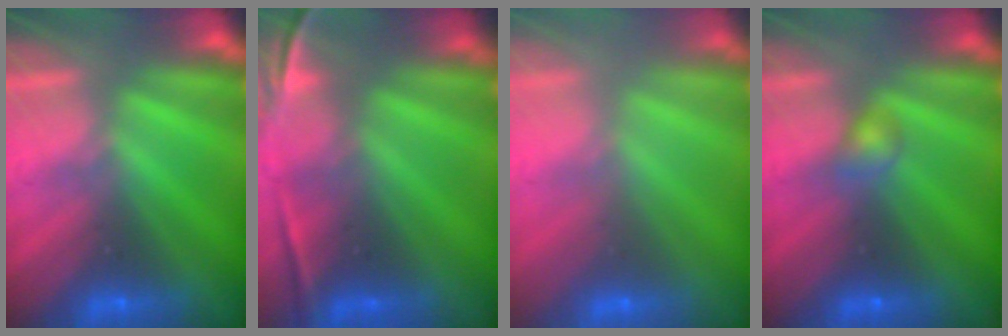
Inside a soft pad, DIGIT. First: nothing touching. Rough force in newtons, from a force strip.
{"total": 7.4}
{"total": 2.9}
{"total": 2.2}